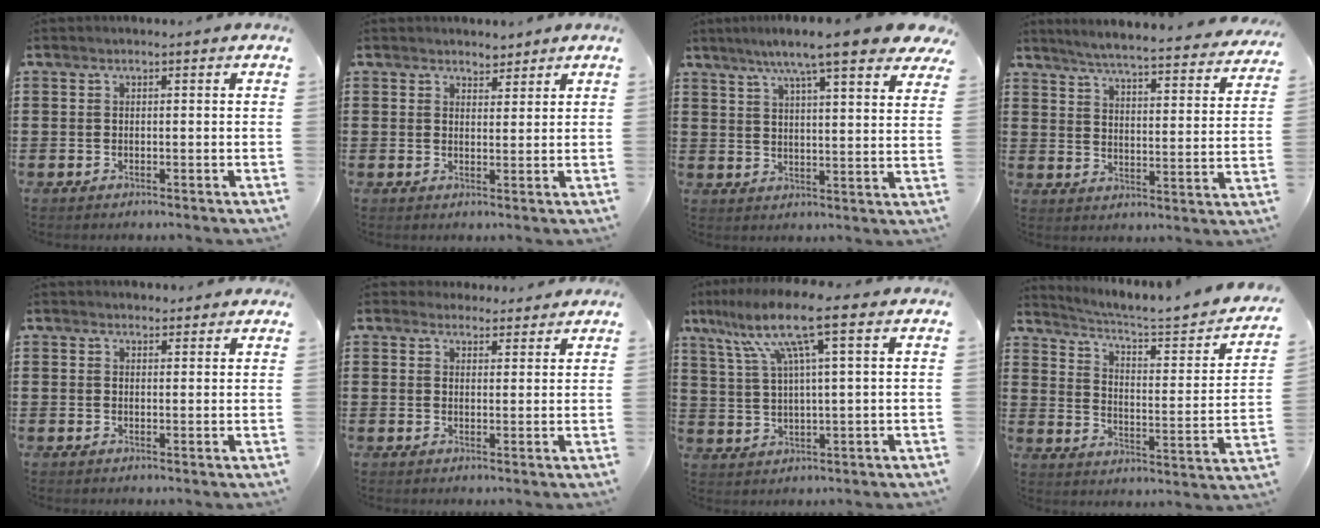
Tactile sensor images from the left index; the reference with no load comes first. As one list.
[{"total": 2.3, "force": [2.1, 0.9, 0.1], "torque": [-0.009, 0.002, 0.040]}, {"total": 8.5, "force": [6.9, 0.4, 5.0], "torque": [-0.103, -0.022, 0.115]}, {"total": 4.9, "force": [4.6, -0.5, 1.6], "torque": [-0.054, -0.038, 0.074]}, {"total": 1.8, "force": [1.7, 0.6, -0.1], "torque": [0.005, 0.002, 0.031]}, {"total": 3.2, "force": [3.0, 1.1, 0.3], "torque": [-0.007, -0.005, 0.056]}, {"total": 10.4, "force": [5.3, 0.8, 9.0], "torque": [-0.201, -0.008, 0.082]}, {"total": 3.5, "force": [2.7, 0.4, 2.1], "torque": [-0.060, -0.028, 0.034]}]